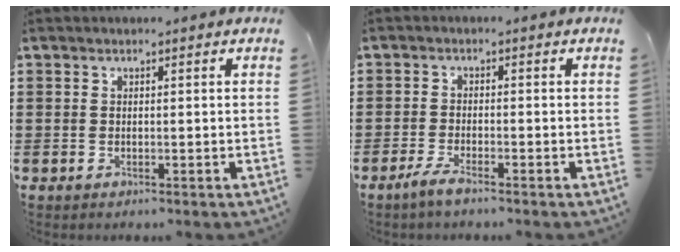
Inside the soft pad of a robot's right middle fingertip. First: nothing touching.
{"total": 2.3, "force": [-1.7, 0.1, 1.6], "torque": [-0.041, -0.005, -0.036]}